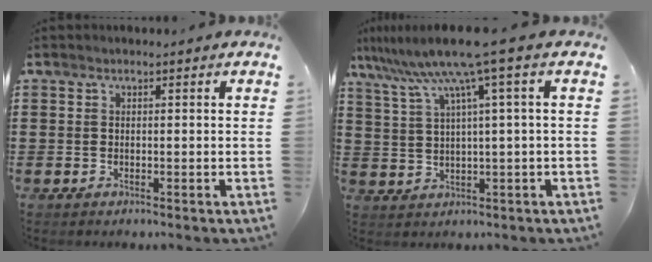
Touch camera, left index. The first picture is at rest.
{"total": 8.6, "force": [4.6, -0.9, 7.2], "torque": [-0.157, -0.026, 0.074]}